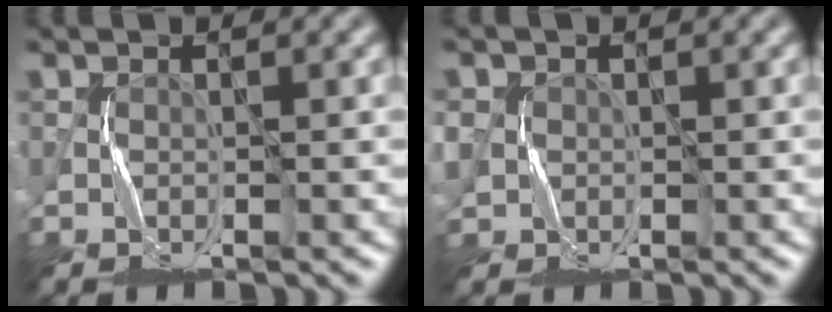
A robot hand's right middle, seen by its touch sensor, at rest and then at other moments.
{"total": 1.6, "force": [0.4, 1.5, -0.1], "torque": [-0.009, -0.003, 0.007]}